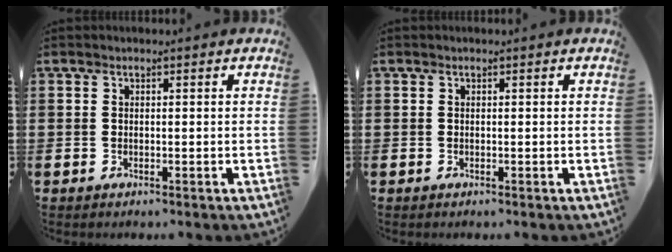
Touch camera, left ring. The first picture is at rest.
{"total": 0.0}